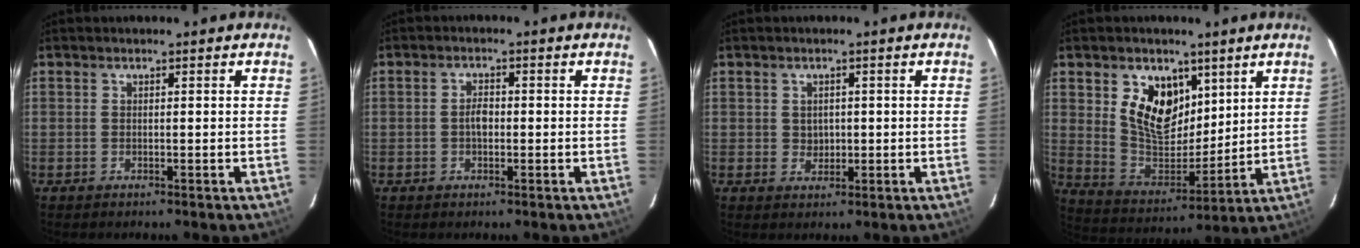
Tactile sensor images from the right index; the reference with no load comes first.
{"total": 2.2, "force": [-0.3, 1.3, 1.7], "torque": [-0.031, 0.007, -0.006]}
{"total": 2.5, "force": [0.1, 2.3, 0.8], "torque": [-0.010, 0.003, 0.006]}
{"total": 12.8, "force": [5.8, 8.2, 7.8], "torque": [-0.139, -0.003, 0.122]}